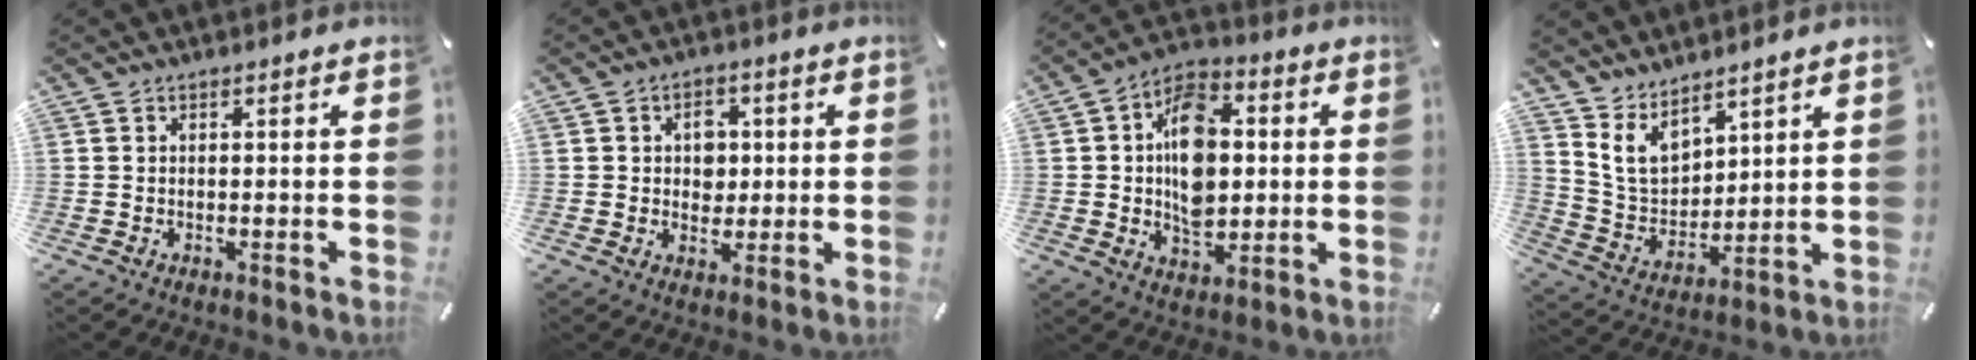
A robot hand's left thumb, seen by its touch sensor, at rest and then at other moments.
{"total": 5.6, "force": [0.8, 4.9, 2.6], "torque": [-0.022, -0.005, 0.005]}
{"total": 14.8, "force": [0.2, 10.3, 10.6], "torque": [-0.180, 0.008, 0.004]}
{"total": 9.1, "force": [6.1, 6.0, 3.1], "torque": [-0.082, -0.039, 0.117]}